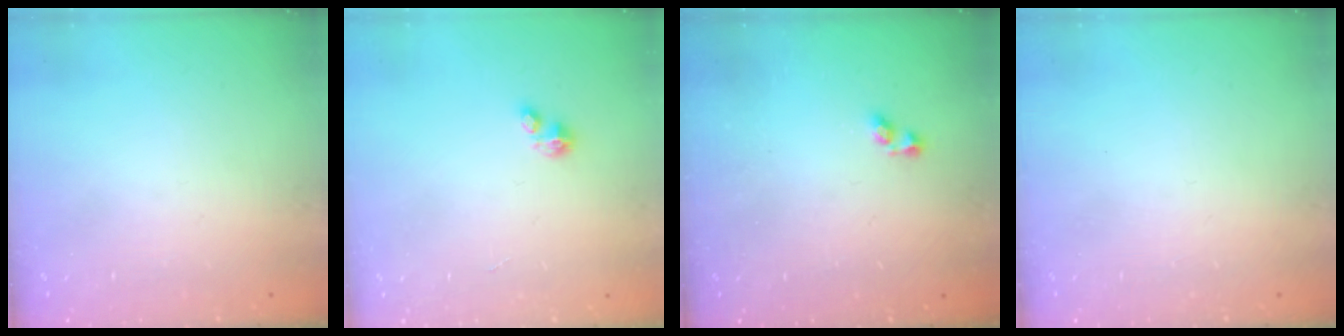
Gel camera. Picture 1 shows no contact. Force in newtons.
{"total": 1.7, "press": 1.7, "slide": 0.4}
{"total": 2.9, "press": 2.9, "slide": 0.6}
{"total": 0.0}